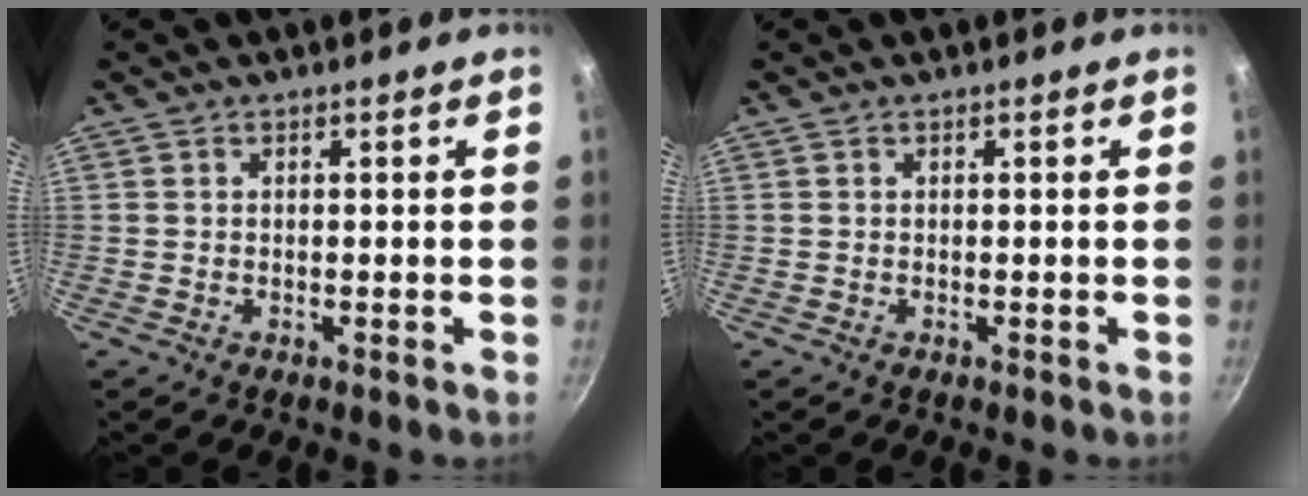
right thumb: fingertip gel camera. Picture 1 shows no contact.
{"total": 0.0}